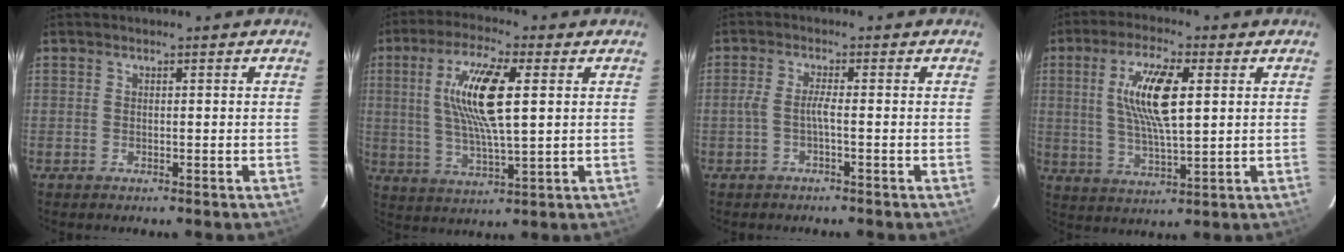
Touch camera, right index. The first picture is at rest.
{"total": 13.1, "force": [2.8, 2.9, 12.4], "torque": [-0.242, 0.004, 0.054]}
{"total": 2.3, "force": [-1.1, -0.2, 2.0], "torque": [-0.042, 0.002, -0.019]}
{"total": 11.3, "force": [2.6, 3.1, 10.6], "torque": [-0.205, 0.004, 0.051]}